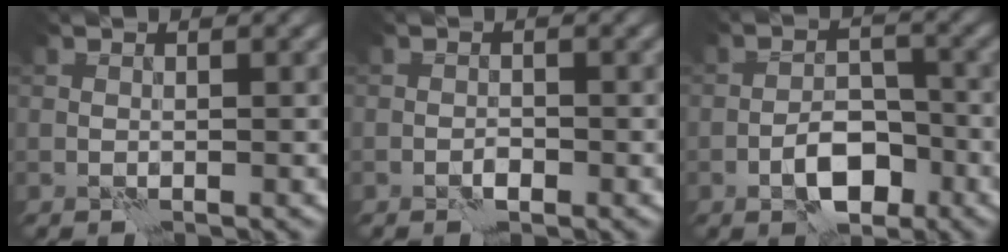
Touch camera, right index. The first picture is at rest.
{"total": 0.9, "force": [-0.7, 0.3, 0.5], "torque": [-0.009, 0.003, -0.013]}
{"total": 4.5, "force": [-2.5, 2.2, 3.1], "torque": [-0.043, 0.009, -0.042]}